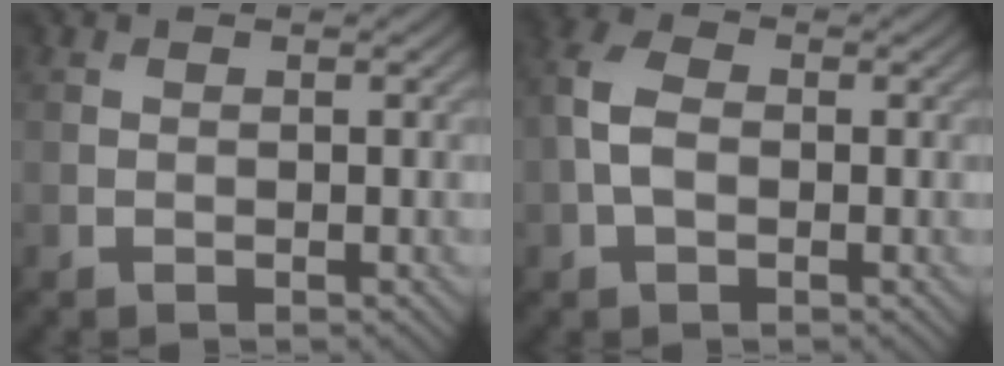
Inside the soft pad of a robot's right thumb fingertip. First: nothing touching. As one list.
[{"total": 4.4, "force": [-0.3, 2.9, 3.3], "torque": [-0.083, 0.007, -0.015]}]